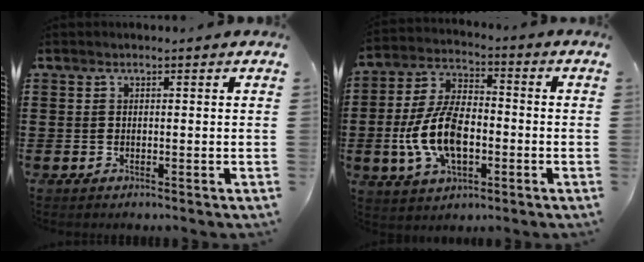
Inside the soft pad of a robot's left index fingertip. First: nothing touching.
{"total": 11.1, "force": [-2.6, 5.9, 9.1], "torque": [-0.214, 0.000, -0.054]}